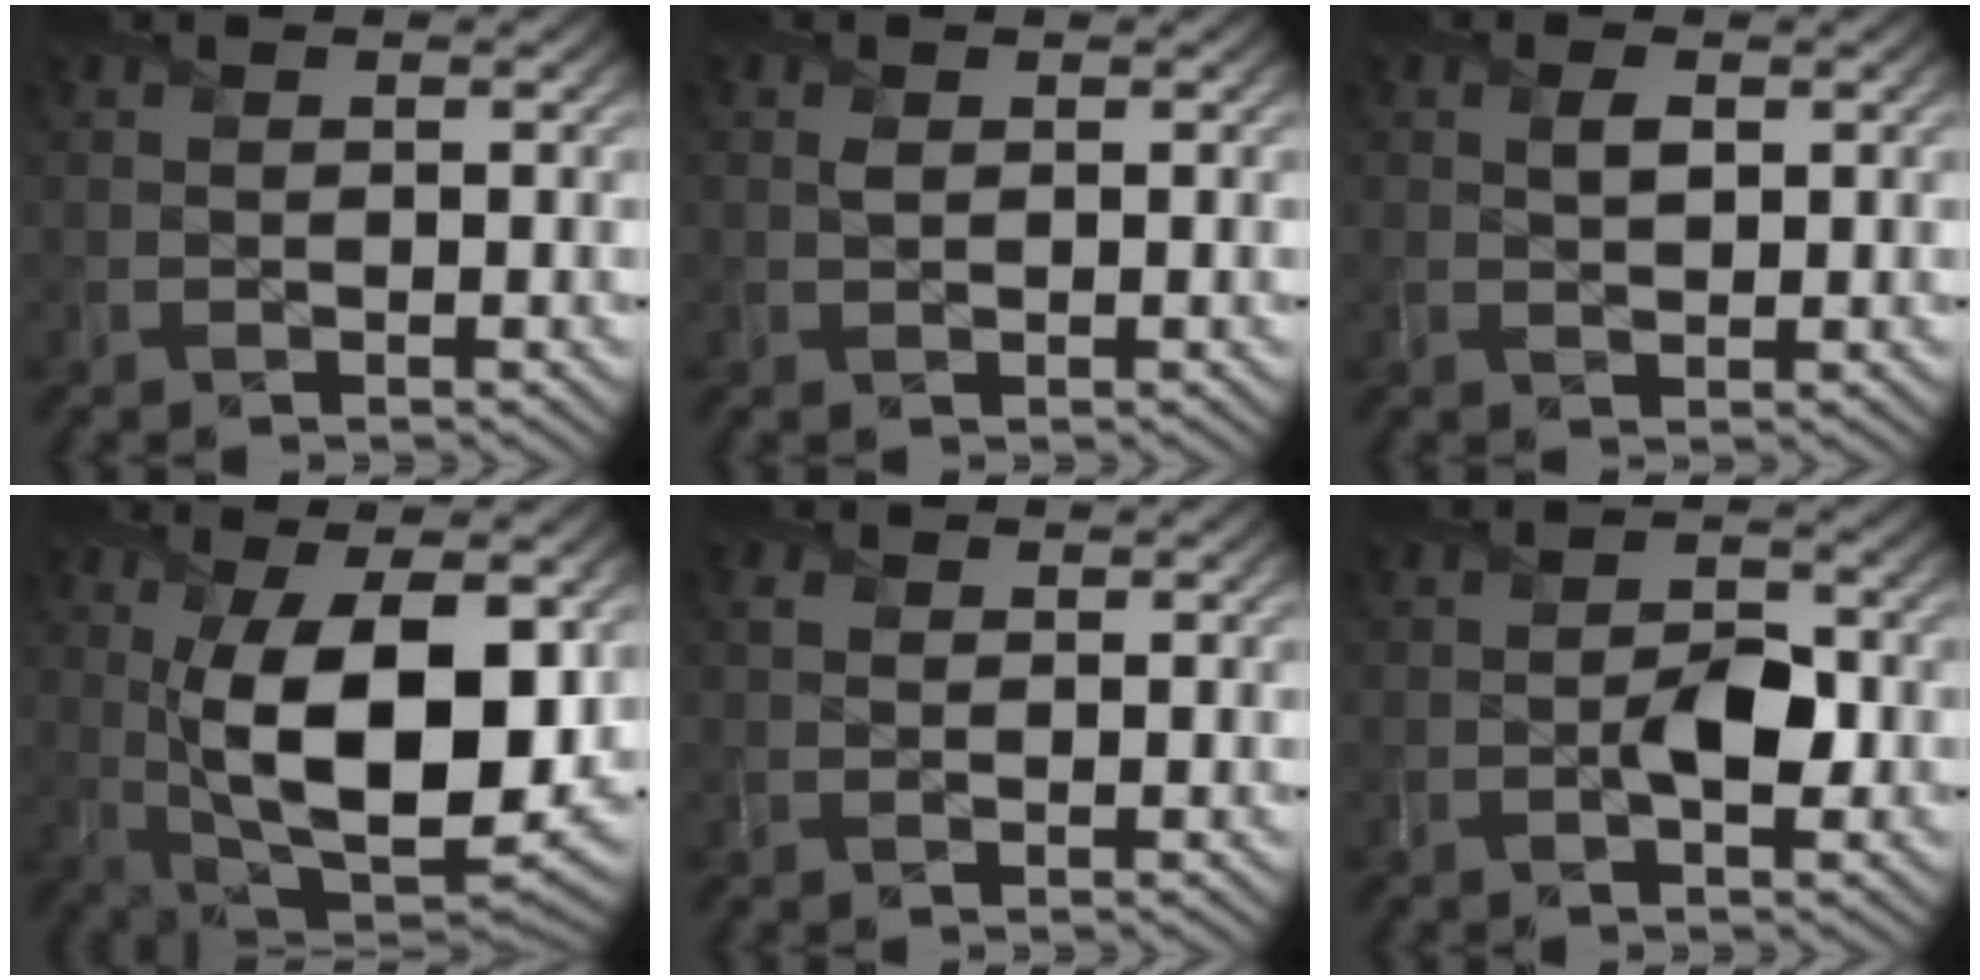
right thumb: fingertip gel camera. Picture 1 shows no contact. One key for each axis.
{"total": 0.8, "fx": 0.3, "fy": 0.4, "fz": 0.5, "tx": -0.016, "ty": 0.002, "tz": 0.005}
{"total": 1.4, "fx": 0.4, "fy": 0.8, "fz": 1.2, "tx": -0.025, "ty": -0.004, "tz": 0.008}
{"total": 15.6, "fx": 1.1, "fy": 7.6, "fz": 13.5, "tx": -0.241, "ty": -0.017, "tz": 0.028}
{"total": 1.3, "fx": 0.5, "fy": 1.0, "fz": 0.6, "tx": -0.018, "ty": 0.004, "tz": 0.008}
{"total": 3.5, "fx": -1.2, "fy": 1.8, "fz": 2.8, "tx": -0.047, "ty": 0.000, "tz": -0.024}